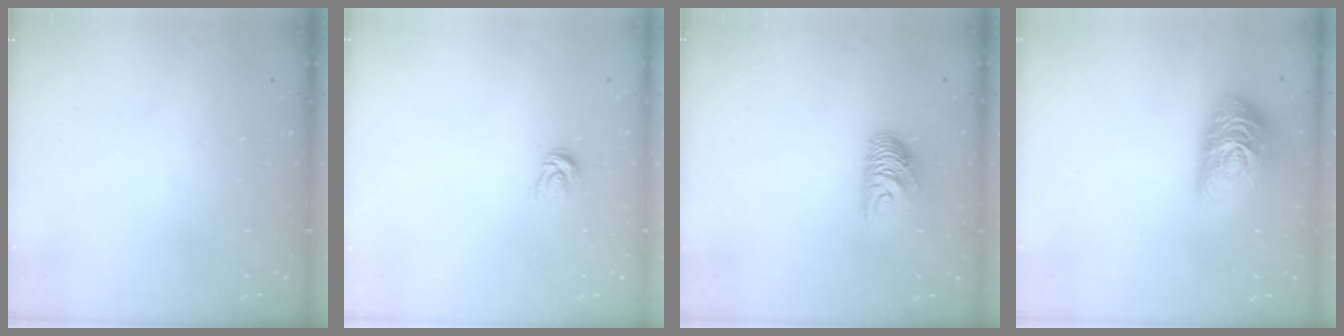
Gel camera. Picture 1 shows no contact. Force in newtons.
{"total": 5.1, "press": 5.1, "slide": 0.4}
{"total": 8.4, "press": 8.4, "slide": 0.3}
{"total": 15.7, "press": 15.7, "slide": 0.9}